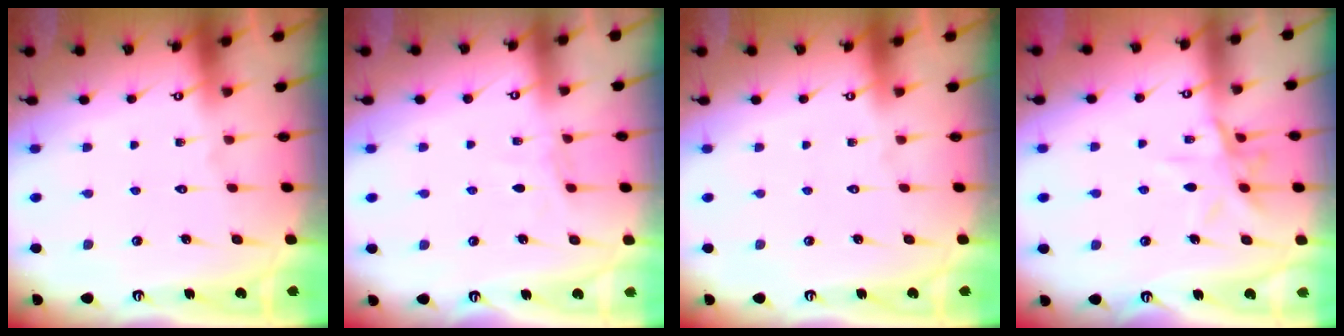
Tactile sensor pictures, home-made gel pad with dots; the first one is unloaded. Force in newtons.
{"total": 3.4, "press": 3.4, "slide": 0.4}
{"total": 0.0}
{"total": 9.0, "press": 9.0, "slide": 0.9}